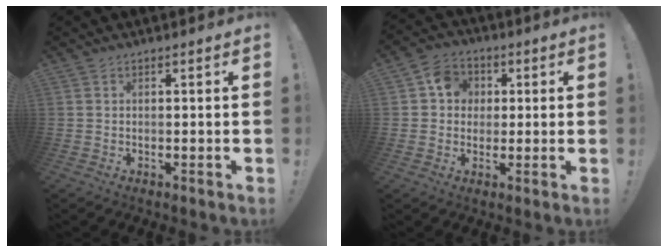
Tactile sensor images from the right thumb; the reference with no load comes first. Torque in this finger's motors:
{"motor_torque": [0.04, 0.04, -0.02, 0.04, 0.04]}